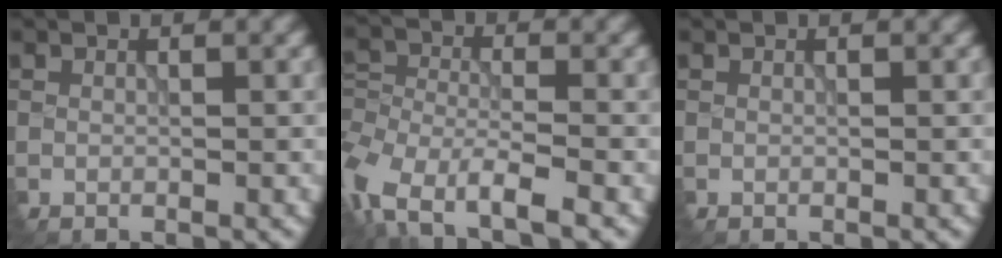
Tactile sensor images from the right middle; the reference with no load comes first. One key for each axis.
{"total": 6.8, "fx": -4.4, "fy": 2.6, "fz": 4.4, "tx": -0.088, "ty": 0.000, "tz": -0.097}
{"total": 0.0}